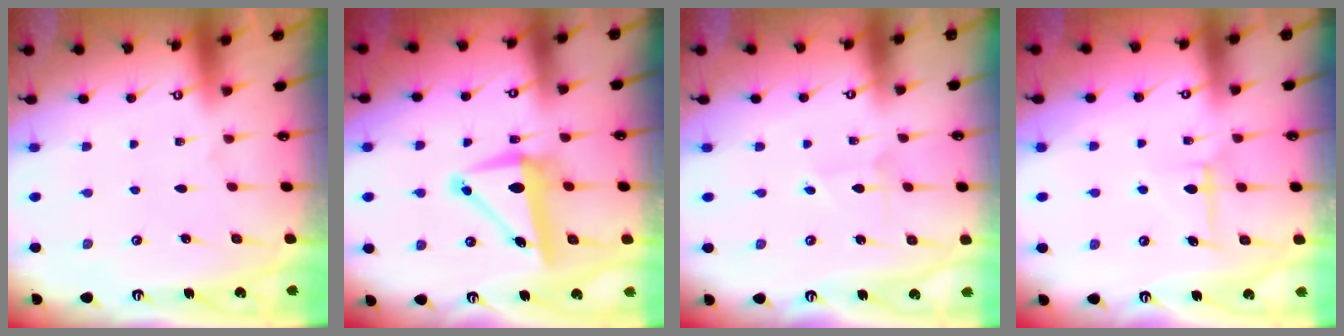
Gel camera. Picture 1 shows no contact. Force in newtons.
{"total": 10.0, "press": 9.6, "slide": 2.9}
{"total": 1.6, "press": 1.6, "slide": 0.2}
{"total": 8.0, "press": 8.0, "slide": 0.6}